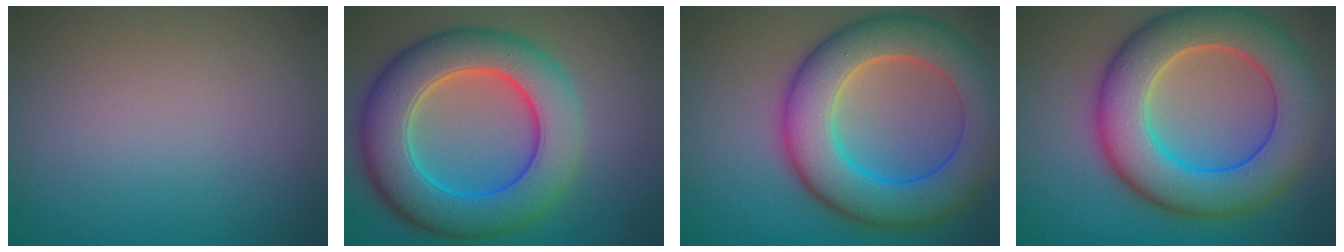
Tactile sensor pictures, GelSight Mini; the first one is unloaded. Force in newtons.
{"total": 9.7, "press": 9.7, "slide": 0.4}
{"total": 9.8, "press": 9.8, "slide": 0.1}
{"total": 10.0, "press": 9.9, "slide": 0.5}